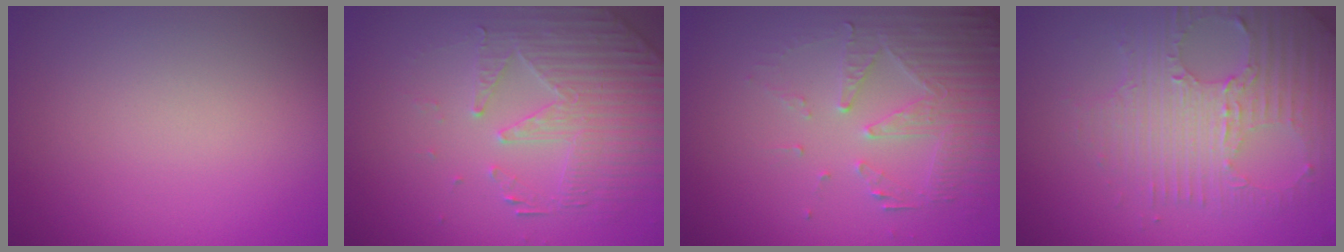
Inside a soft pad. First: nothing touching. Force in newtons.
{"total": 4.9, "press": 3.7, "slide": 3.2}
{"total": 5.3, "press": 3.6, "slide": 4.0}
{"total": 6.8, "press": 4.6, "slide": 5.0}